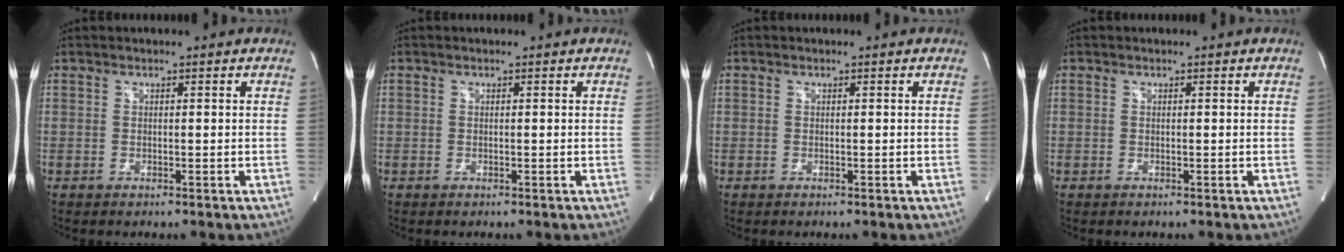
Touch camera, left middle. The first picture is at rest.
{"total": 0.0}
{"total": 0.0}
{"total": 0.0}